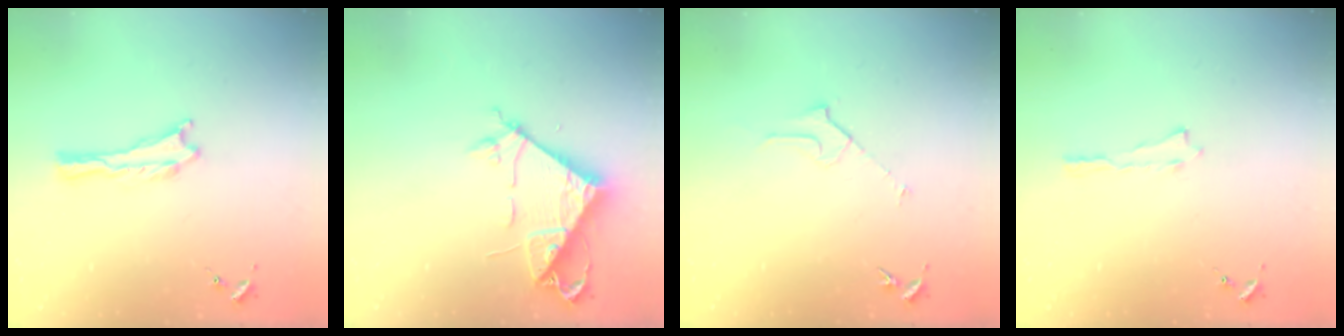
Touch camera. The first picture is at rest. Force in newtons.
{"total": 7.3, "press": 7.3, "slide": 0.8}
{"total": 2.3, "press": 2.3, "slide": 0.2}
{"total": 0.0}